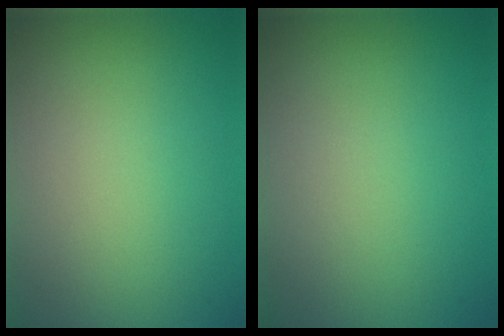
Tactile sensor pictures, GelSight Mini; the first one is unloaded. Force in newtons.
{"total": 0.0}